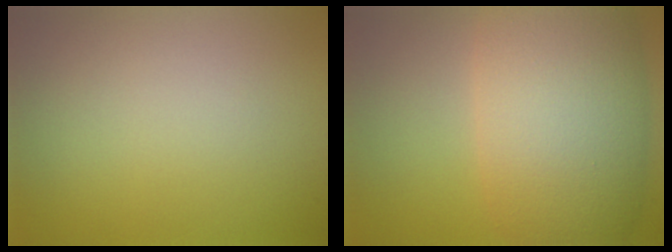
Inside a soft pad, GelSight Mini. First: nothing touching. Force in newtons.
{"total": 11.2, "press": 11.2, "slide": 0.2}